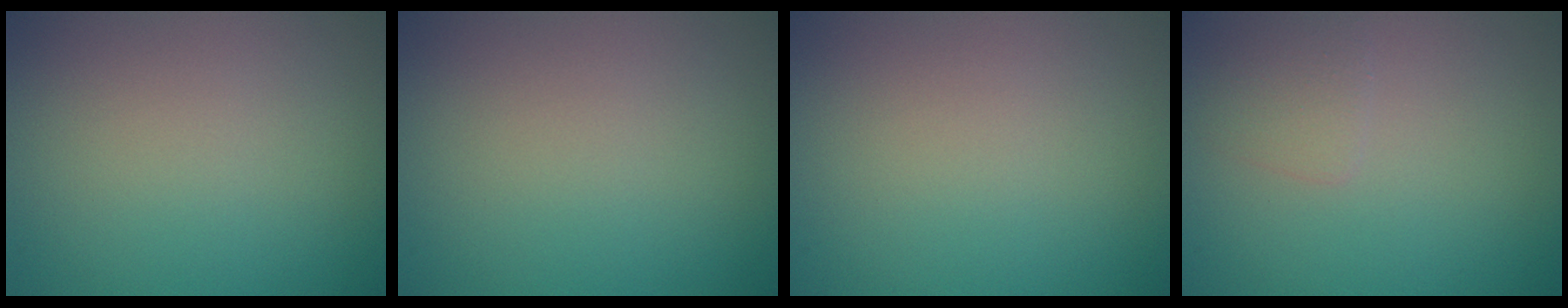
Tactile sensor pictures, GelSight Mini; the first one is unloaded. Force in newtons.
{"total": 0.0}
{"total": 0.0}
{"total": 1.3, "press": 1.3, "slide": 0.0}